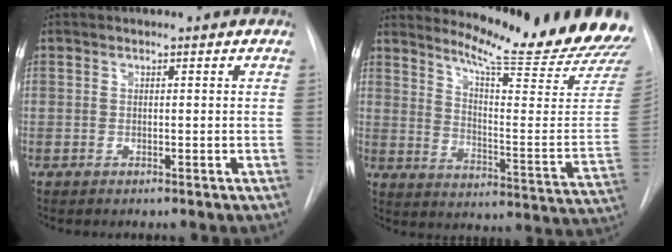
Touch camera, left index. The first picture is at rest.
{"total": 20.1, "force": [18.8, -0.7, 7.2], "torque": [-0.116, -0.136, 0.237]}